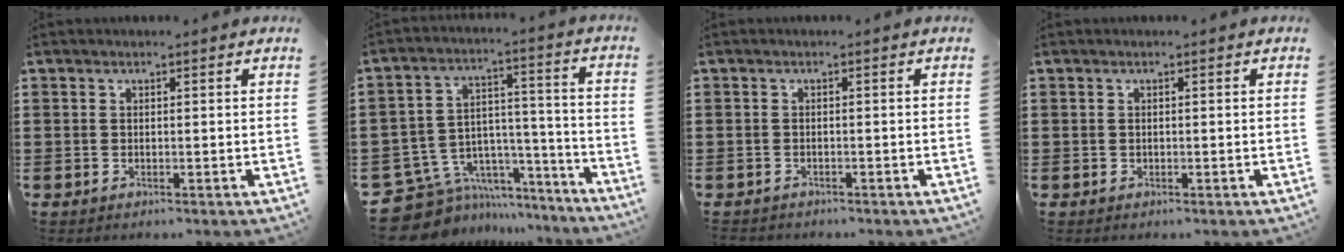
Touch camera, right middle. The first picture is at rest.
{"total": 9.3, "force": [-7.3, 5.3, 1.9], "torque": [-0.061, 0.012, -0.137]}
{"total": 0.8, "force": [-0.7, 0.2, -0.1], "torque": [0.001, 0.002, -0.017]}
{"total": 0.0}